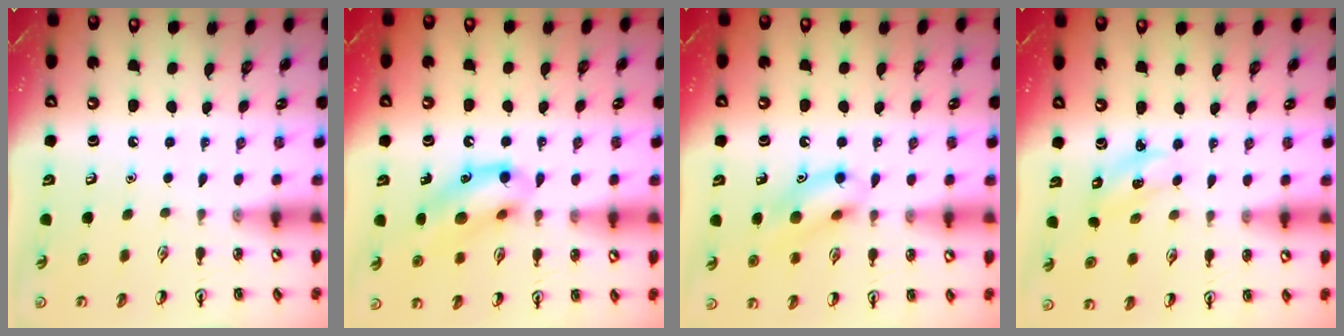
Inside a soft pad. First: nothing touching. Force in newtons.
{"total": 12.6, "press": 12.4, "slide": 2.3}
{"total": 10.7, "press": 10.6, "slide": 1.4}
{"total": 2.2, "press": 2.1, "slide": 0.4}